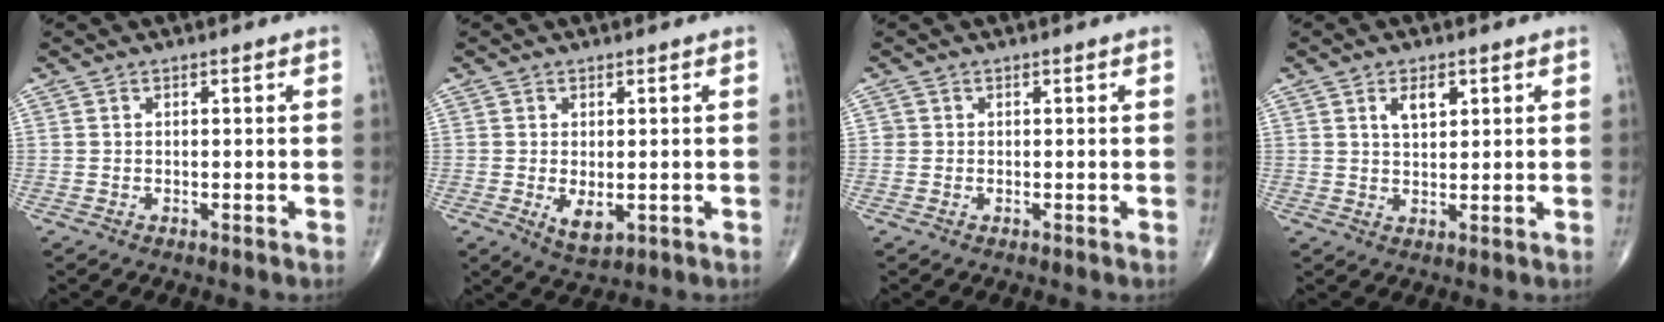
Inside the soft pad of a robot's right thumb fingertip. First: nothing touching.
{"total": 4.0, "force": [-0.7, 2.0, 3.4], "torque": [-0.051, -0.010, -0.001]}
{"total": 0.6, "force": [0.0, 0.6, 0.0], "torque": [0.004, 0.003, 0.000]}
{"total": 4.0, "force": [1.8, 2.1, 2.9], "torque": [-0.039, -0.011, 0.031]}